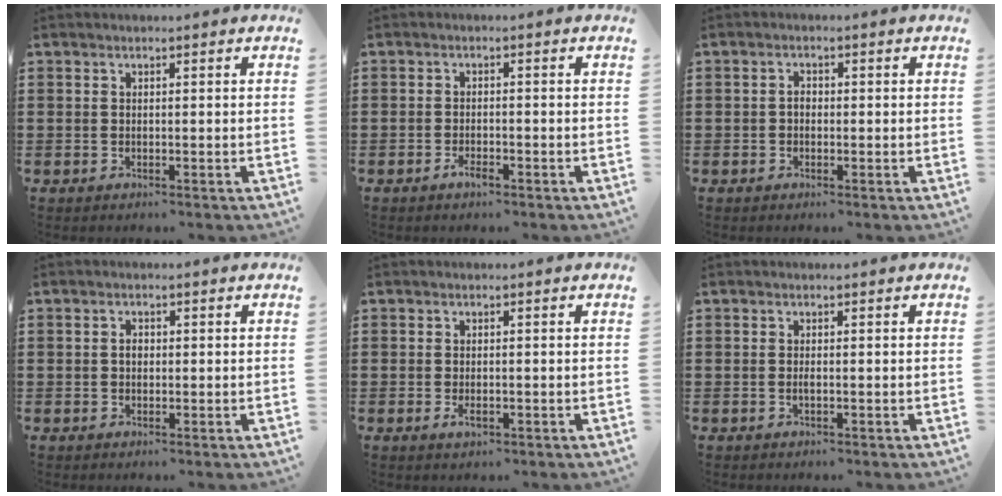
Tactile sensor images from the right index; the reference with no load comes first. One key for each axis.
{"total": 1.9, "fx": -1.3, "fy": 0.6, "fz": 1.3, "tx": -0.031, "ty": -0.004, "tz": -0.025}
{"total": 1.3, "fx": -0.3, "fy": 0.9, "fz": 1.0, "tx": -0.020, "ty": 0.002, "tz": -0.006}
{"total": 1.4, "fx": 0.0, "fy": 1.0, "fz": 1.0, "tx": -0.022, "ty": 0.005, "tz": -0.001}
{"total": 1.3, "fx": -0.4, "fy": 0.4, "fz": 1.2, "tx": -0.024, "ty": -0.005, "tz": -0.007}
{"total": 0.7, "fx": -0.2, "fy": 0.1, "fz": 0.7, "tx": -0.012, "ty": -0.004, "tz": -0.003}